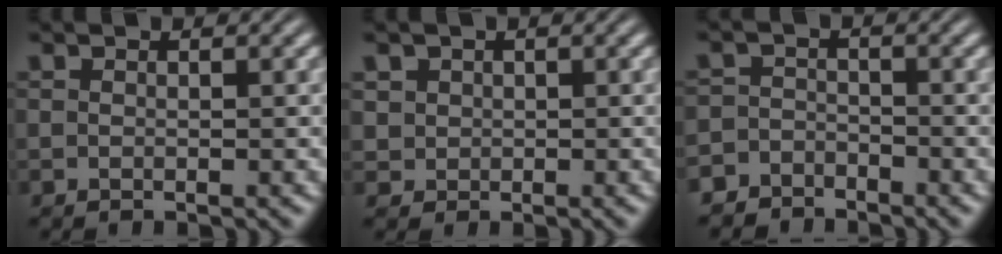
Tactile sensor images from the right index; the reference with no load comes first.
{"total": 3.4, "force": [0.7, 3.1, 1.1], "torque": [-0.035, -0.021, 0.023]}
{"total": 4.1, "force": [-3.6, 1.8, -0.1], "torque": [0.015, -0.016, -0.063]}